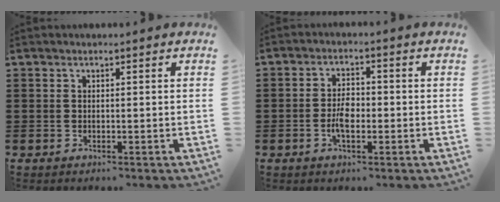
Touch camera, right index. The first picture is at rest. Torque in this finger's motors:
{"motor_torque": [2.14, 0.00, 0.15, 0.09]}